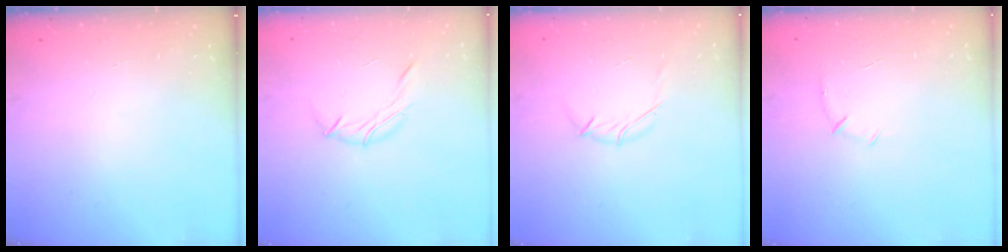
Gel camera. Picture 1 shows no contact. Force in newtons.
{"total": 6.3, "press": 6.1, "slide": 1.5}
{"total": 4.3, "press": 4.2, "slide": 1.1}
{"total": 4.7, "press": 4.5, "slide": 1.2}